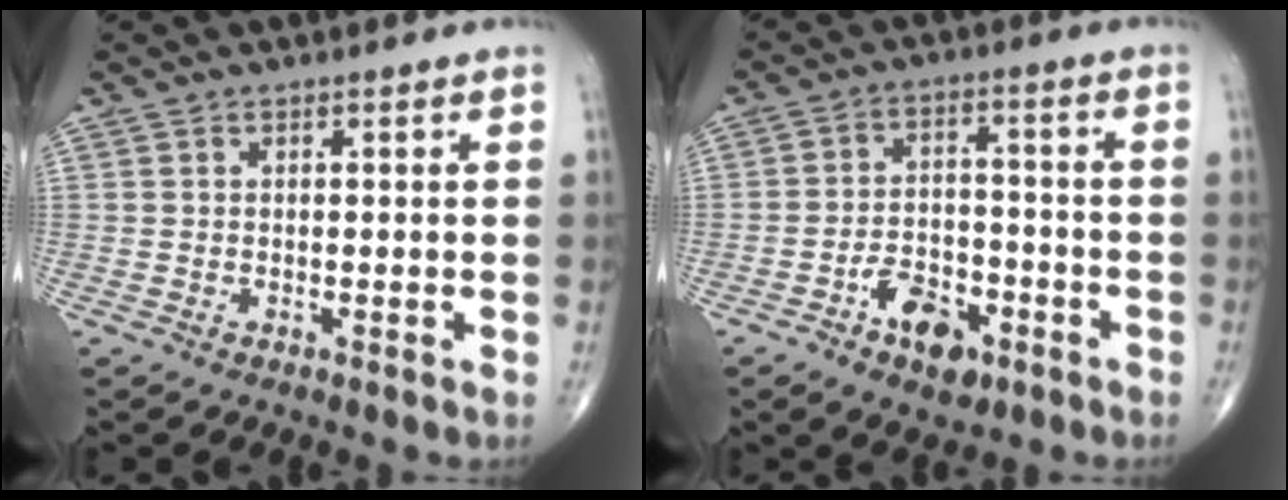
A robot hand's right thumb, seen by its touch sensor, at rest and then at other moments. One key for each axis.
{"total": 9.1, "fx": -4.8, "fy": 5.2, "fz": 5.7, "tx": -0.068, "ty": 0.033, "tz": -0.077}